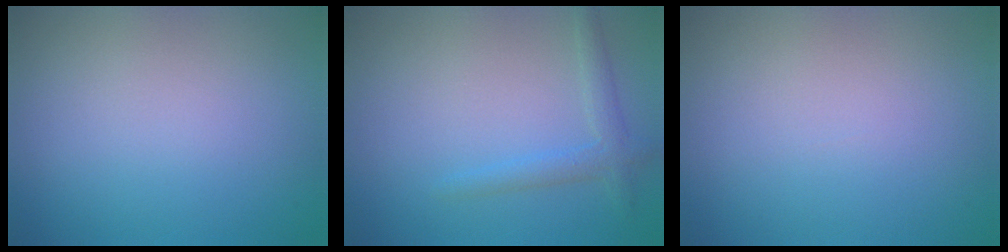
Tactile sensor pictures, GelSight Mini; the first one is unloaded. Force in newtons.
{"total": 1.9, "press": 1.9, "slide": 0.1}
{"total": 0.0}